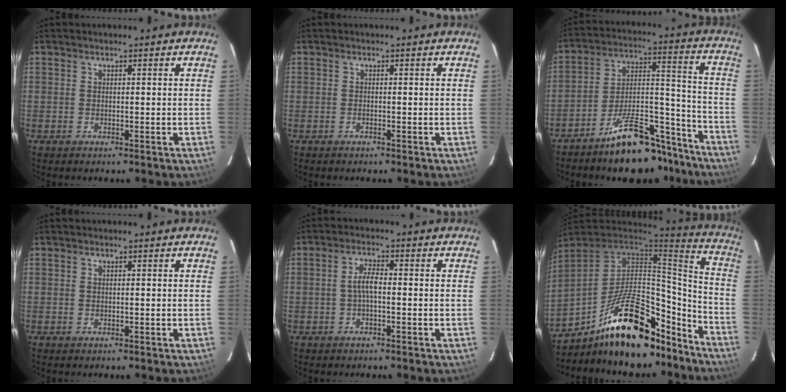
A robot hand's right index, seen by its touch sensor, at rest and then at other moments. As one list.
[{"total": 0.0}, {"total": 17.4, "force": [-14.1, 5.9, 8.3], "torque": [-0.134, 0.046, -0.206]}, {"total": 0.0}, {"total": 3.2, "force": [-0.5, 0.8, 3.1], "torque": [-0.063, 0.008, -0.009]}, {"total": 25.3, "force": [-17.4, 10.5, 15.0], "torque": [-0.247, 0.029, -0.251]}]